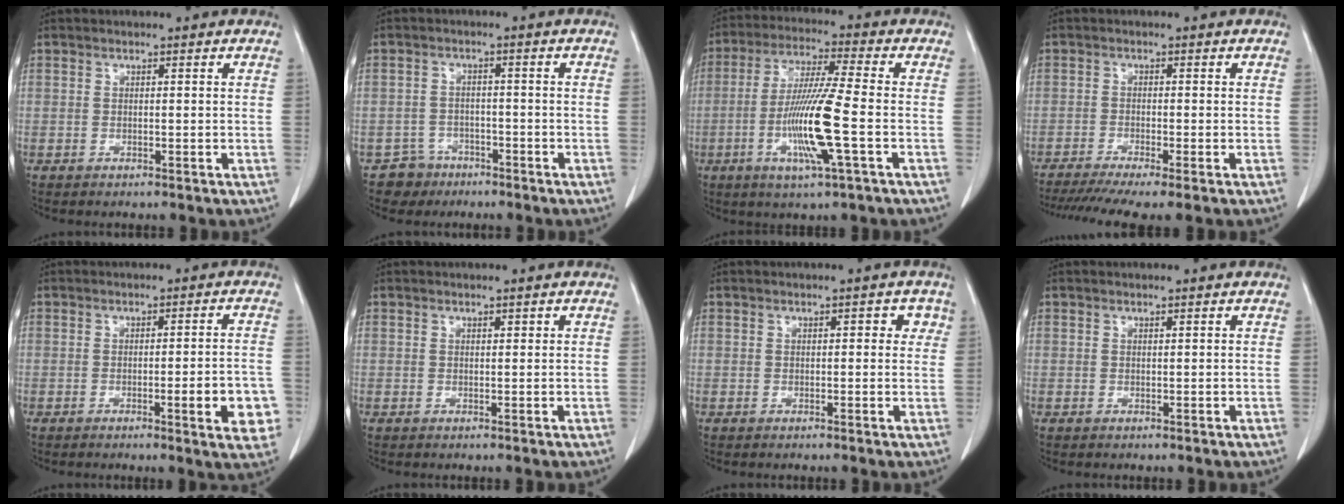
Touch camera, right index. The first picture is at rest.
{"total": 4.0, "force": [-2.6, 2.9, -0.7], "torque": [0.018, 0.013, -0.041]}
{"total": 12.2, "force": [-3.2, -0.4, 11.8], "torque": [-0.236, -0.015, -0.068]}
{"total": 9.4, "force": [-7.4, 0.1, 5.8], "torque": [-0.085, -0.014, -0.118]}
{"total": 7.2, "force": [-2.5, 1.0, 6.7], "torque": [-0.073, -0.002, -0.029]}
{"total": 0.9, "force": [0.6, 0.5, 0.5], "torque": [-0.003, -0.004, 0.007]}
{"total": 2.5, "force": [0.8, 1.4, 1.9], "torque": [-0.017, 0.013, 0.005]}
{"total": 0.0}